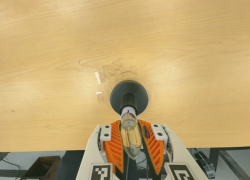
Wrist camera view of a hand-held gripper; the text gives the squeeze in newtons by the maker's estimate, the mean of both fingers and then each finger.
{"total": 19.6, "left": 19.1, "right": 20.0}